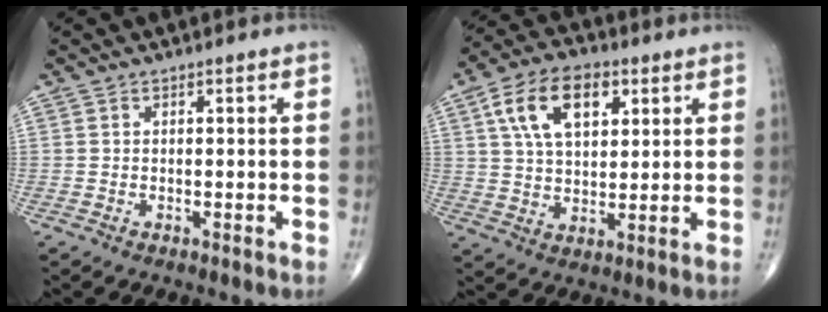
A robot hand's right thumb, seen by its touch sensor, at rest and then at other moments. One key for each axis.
{"total": 13.0, "fx": 4.9, "fy": 7.4, "fz": 9.4, "tx": -0.146, "ty": -0.003, "tz": 0.086}